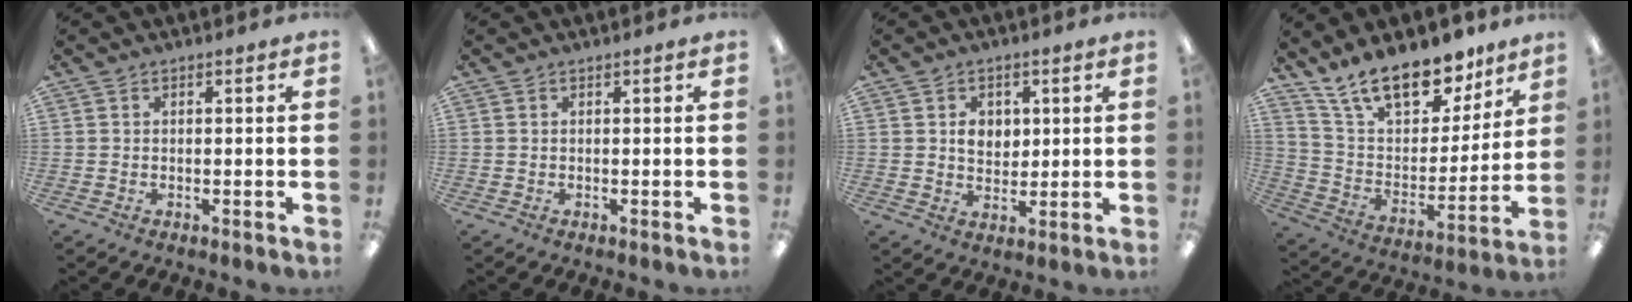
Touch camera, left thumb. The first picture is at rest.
{"total": 0.0}
{"total": 4.5, "force": [1.5, 3.7, 2.1], "torque": [-0.021, -0.005, 0.018]}
{"total": 19.4, "force": [14.6, 8.8, 9.2], "torque": [-0.161, -0.092, 0.260]}